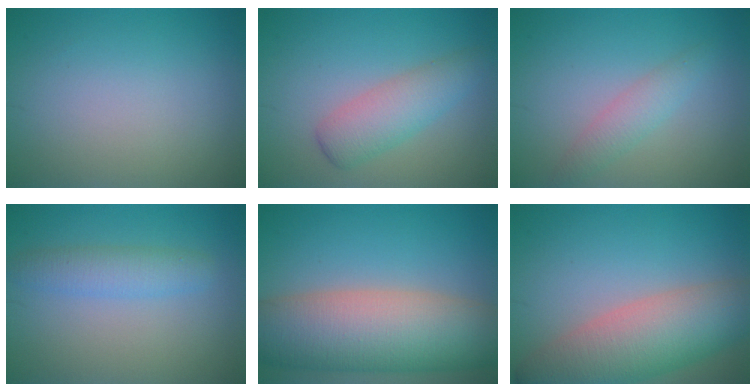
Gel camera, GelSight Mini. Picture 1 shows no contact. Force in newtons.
{"total": 3.7, "press": 3.7, "slide": 0.1}
{"total": 2.1, "press": 2.1, "slide": 0.1}
{"total": 2.7, "press": 2.7, "slide": 0.2}
{"total": 12.0, "press": 11.9, "slide": 0.9}
{"total": 8.8, "press": 8.8, "slide": 0.8}